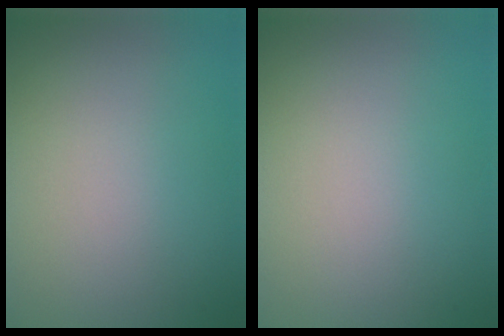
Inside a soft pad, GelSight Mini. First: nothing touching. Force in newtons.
{"total": 0.0}